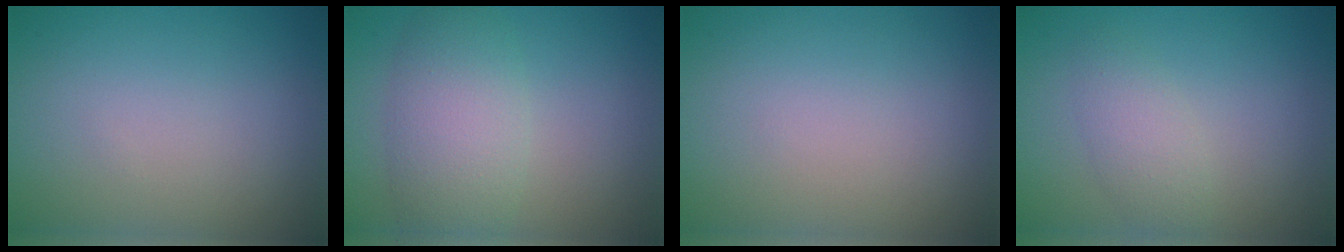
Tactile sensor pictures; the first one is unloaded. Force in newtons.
{"total": 5.4, "press": 5.4, "slide": 0.5}
{"total": 0.0}
{"total": 2.3, "press": 2.3, "slide": 0.1}